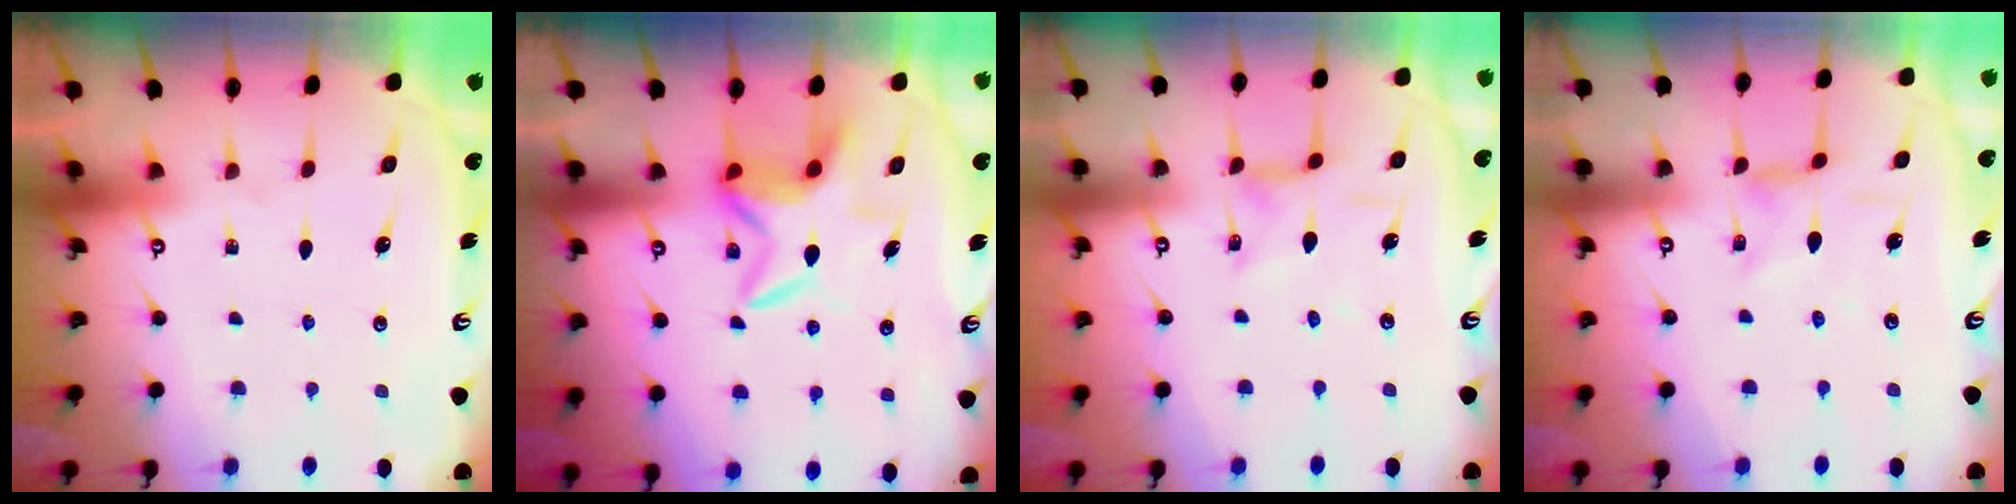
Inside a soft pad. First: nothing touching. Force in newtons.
{"total": 7.3, "press": 7.2, "slide": 0.5}
{"total": 2.4, "press": 2.4, "slide": 0.3}
{"total": 3.1, "press": 3.1, "slide": 0.5}